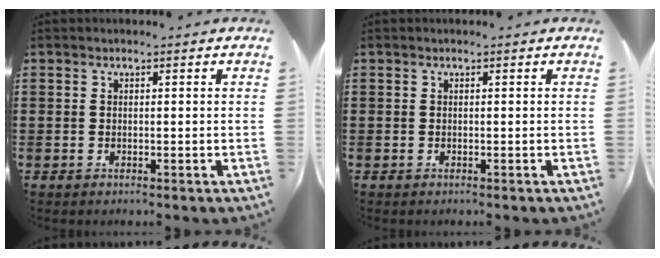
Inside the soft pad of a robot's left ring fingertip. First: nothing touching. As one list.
[{"total": 0.0}]